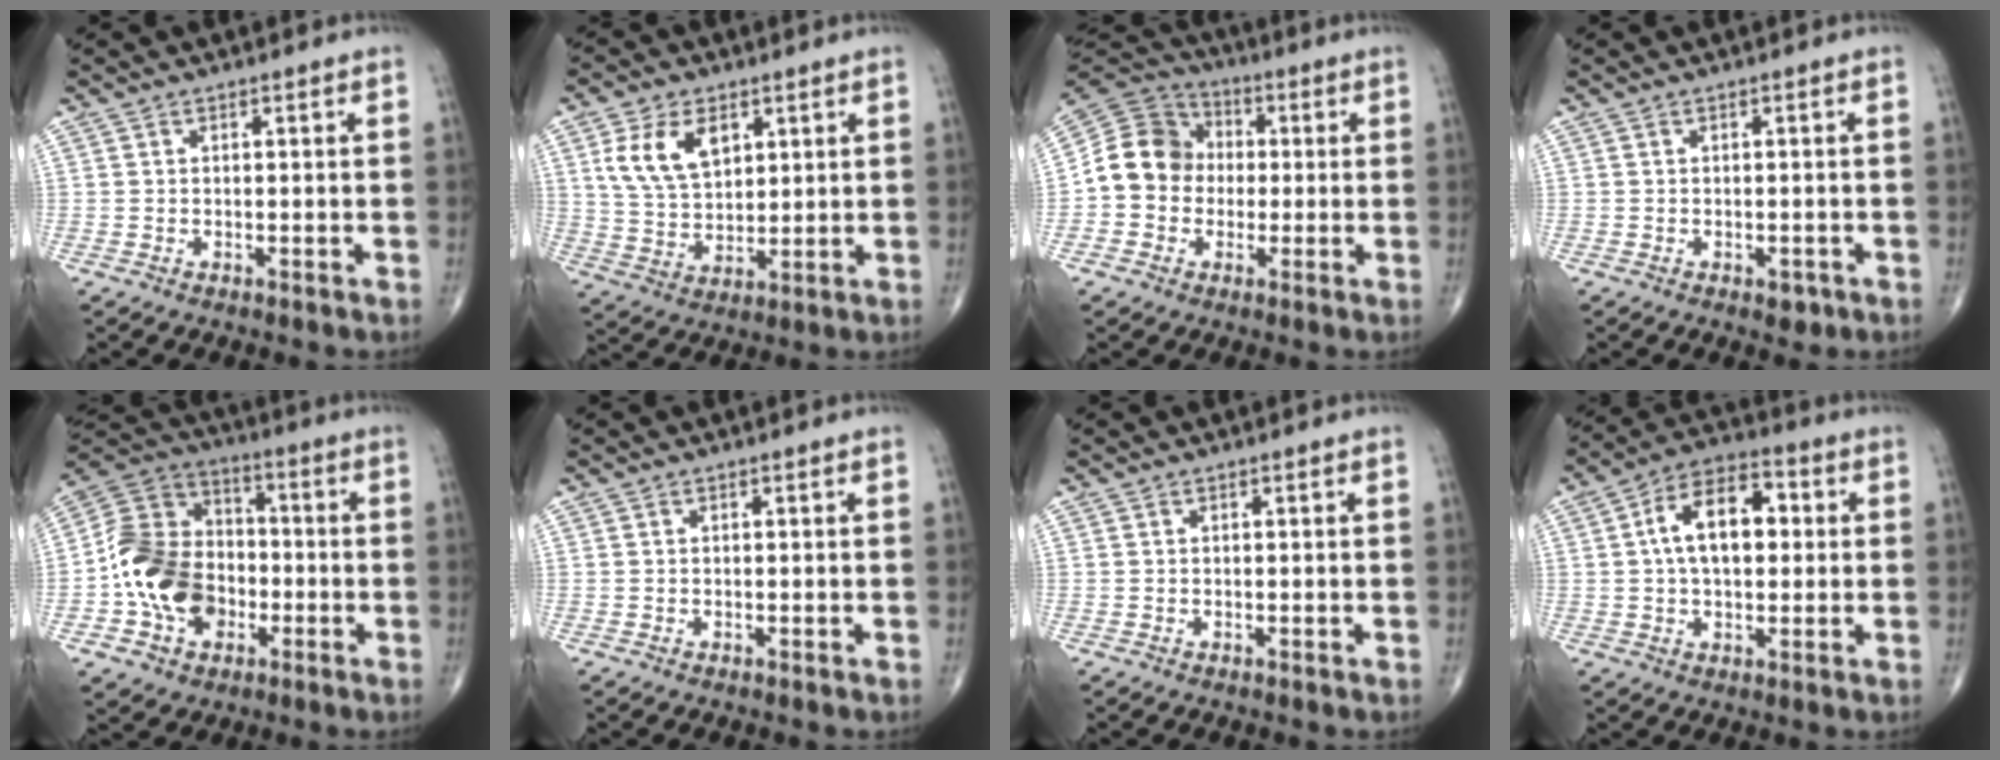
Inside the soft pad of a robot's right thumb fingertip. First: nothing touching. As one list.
[{"total": 11.1, "force": [4.3, 6.9, 7.6], "torque": [-0.125, -0.013, 0.088]}, {"total": 11.9, "force": [-0.6, 10.6, 5.5], "torque": [-0.079, 0.034, -0.022]}, {"total": 1.9, "force": [-0.9, 1.2, 1.2], "torque": [-0.007, 0.001, -0.008]}, {"total": 16.4, "force": [-3.9, 12.5, 9.8], "torque": [-0.148, 0.035, -0.075]}, {"total": 0.0}, {"total": 0.0}, {"total": 12.9, "force": [1.8, 7.6, 10.3], "torque": [-0.154, 0.025, 0.021]}]